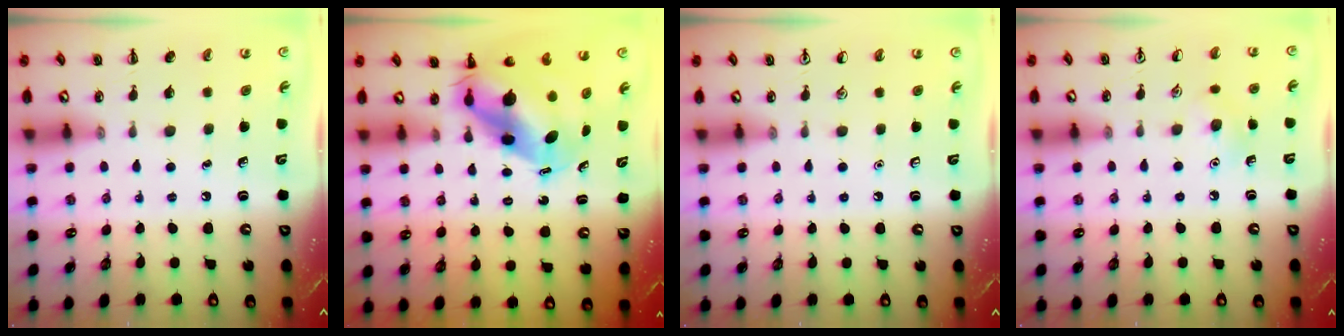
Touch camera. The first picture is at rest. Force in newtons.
{"total": 8.2, "press": 8.0, "slide": 1.9}
{"total": 0.0}
{"total": 8.0, "press": 7.7, "slide": 2.2}